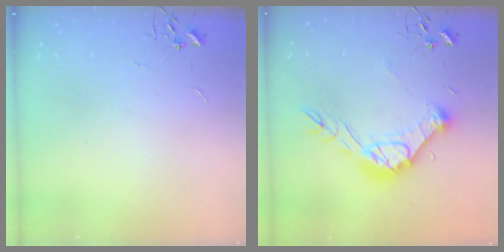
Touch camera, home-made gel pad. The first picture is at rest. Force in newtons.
{"total": 16.0, "press": 15.9, "slide": 1.4}